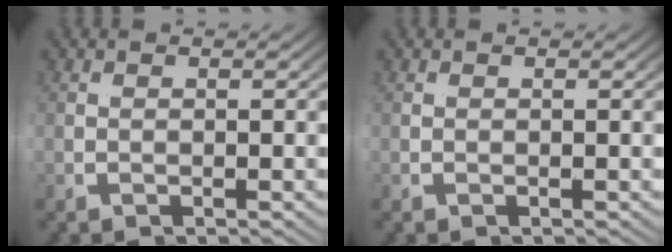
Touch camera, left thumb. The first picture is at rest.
{"total": 0.0}